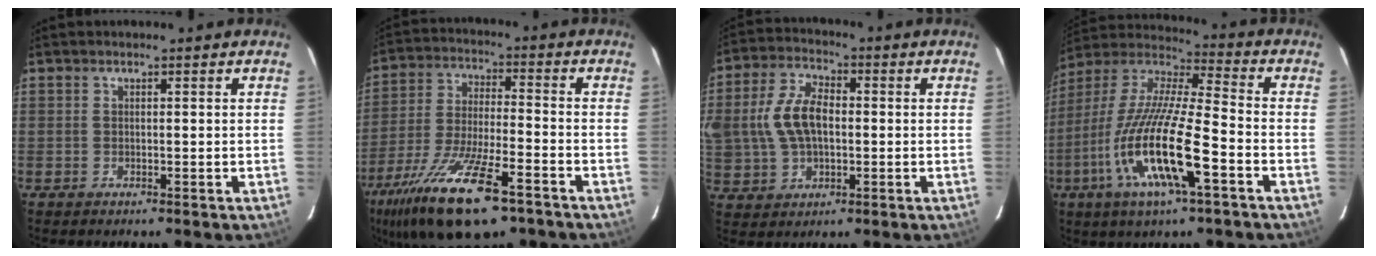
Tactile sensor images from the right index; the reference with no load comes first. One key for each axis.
{"total": 20.2, "fx": -12.9, "fy": 5.9, "fz": 14.4, "tx": -0.290, "ty": -0.052, "tz": -0.229}
{"total": 14.3, "fx": 0.5, "fy": 9.7, "fz": 10.6, "tx": -0.235, "ty": 0.018, "tz": 0.016}
{"total": 19.9, "fx": -7.8, "fy": 3.3, "fz": 18.0, "tx": -0.354, "ty": -0.031, "tz": -0.156}